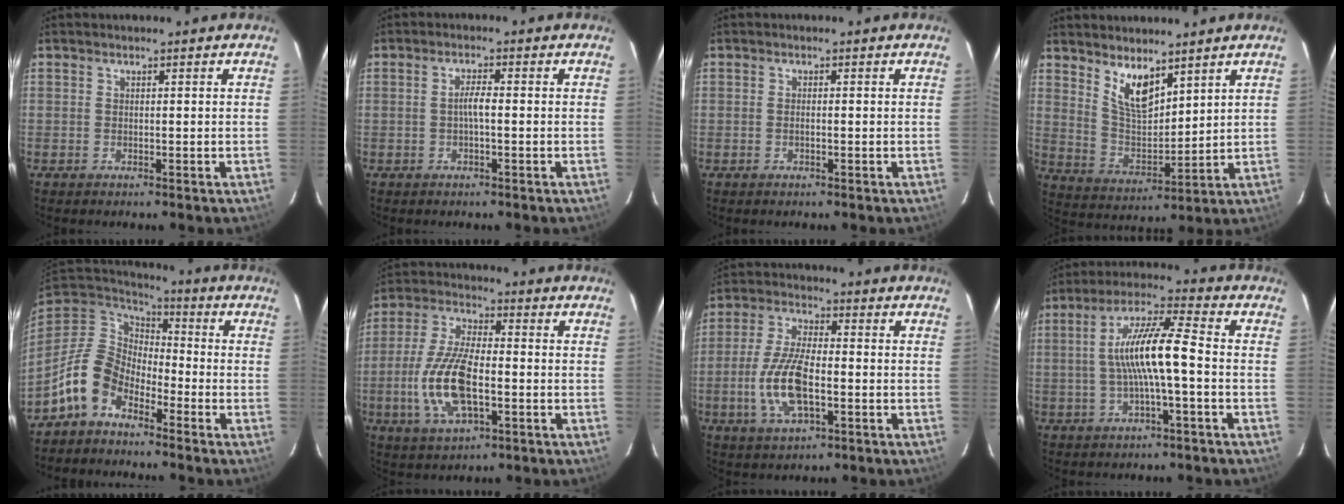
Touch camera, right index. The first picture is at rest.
{"total": 2.2, "force": [-0.4, 0.3, 2.2], "torque": [-0.042, 0.005, -0.008]}
{"total": 0.8, "force": [-0.3, 0.2, 0.7], "torque": [-0.013, 0.000, -0.005]}
{"total": 8.7, "force": [6.0, 3.3, 5.5], "torque": [-0.097, -0.008, 0.124]}
{"total": 11.1, "force": [-6.9, 6.9, 5.3], "torque": [-0.115, 0.020, -0.140]}
{"total": 14.0, "force": [-3.3, 5.8, 12.3], "torque": [-0.262, -0.002, -0.061]}
{"total": 12.3, "force": [-3.1, 4.7, 10.9], "torque": [-0.231, -0.003, -0.059]}
{"total": 11.0, "force": [-1.3, 1.1, 10.8], "torque": [-0.204, 0.018, -0.022]}